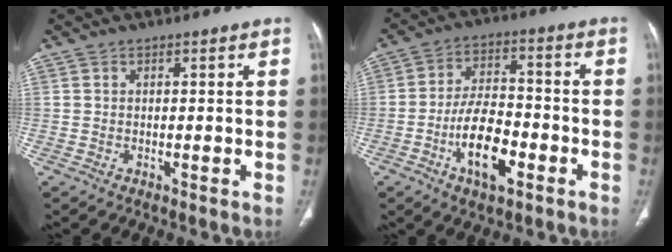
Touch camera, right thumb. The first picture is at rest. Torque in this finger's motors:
{"motor_torque": [2.89, 1.78, 1.25, -0.90, 0.11]}